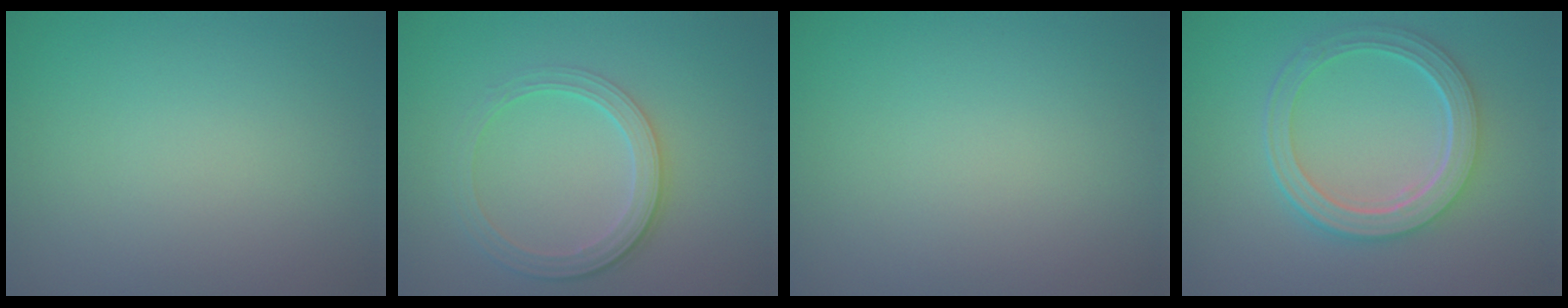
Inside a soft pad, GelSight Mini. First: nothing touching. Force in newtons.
{"total": 4.0, "press": 2.9, "slide": 2.7}
{"total": 0.0}
{"total": 5.6, "press": 4.1, "slide": 3.8}